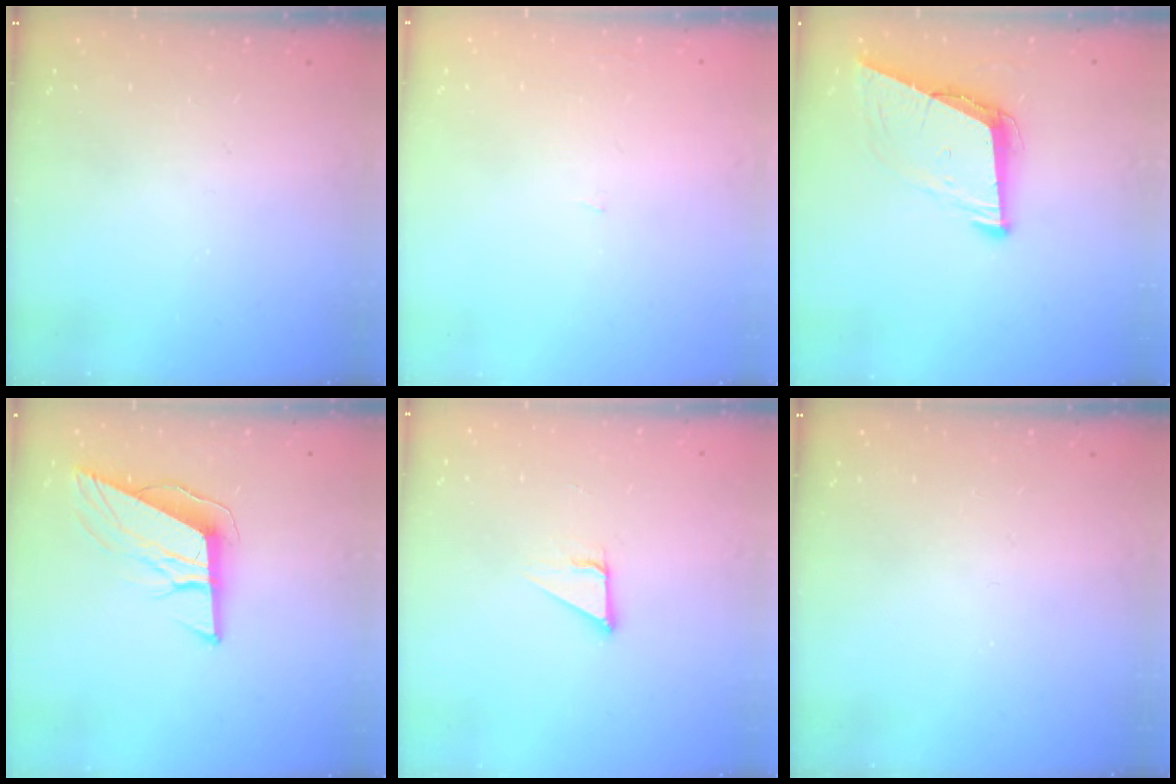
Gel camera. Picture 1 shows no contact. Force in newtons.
{"total": 0.9, "press": 0.9, "slide": 0.0}
{"total": 9.0, "press": 8.1, "slide": 3.8}
{"total": 10.7, "press": 10.3, "slide": 2.6}
{"total": 2.8, "press": 2.8, "slide": 0.2}
{"total": 0.0}